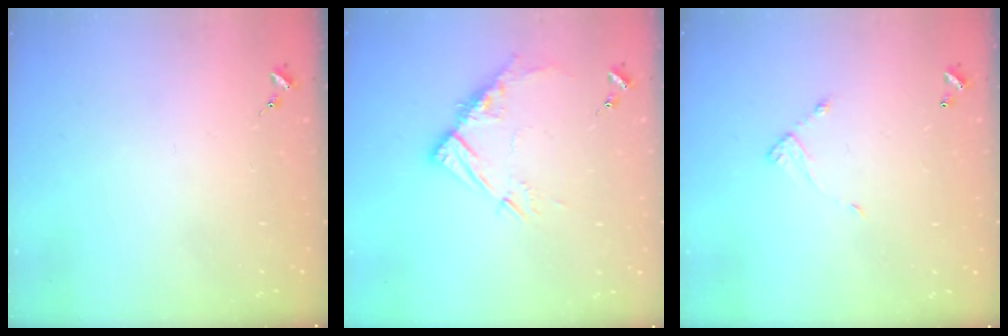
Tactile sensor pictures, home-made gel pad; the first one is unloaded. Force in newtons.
{"total": 10.7, "press": 10.7, "slide": 0.9}
{"total": 4.9, "press": 4.9, "slide": 0.4}